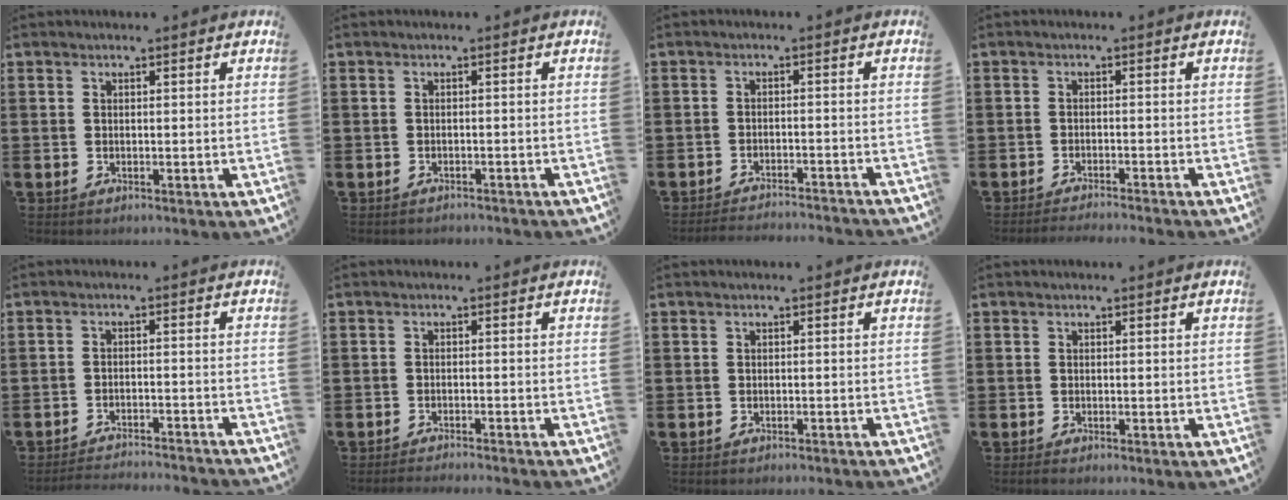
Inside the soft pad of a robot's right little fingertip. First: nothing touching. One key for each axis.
{"total": 0.8, "fx": -0.8, "fy": 0.0, "fz": 0.0, "tx": -0.001, "ty": -0.001, "tz": -0.016}
{"total": 2.3, "fx": -2.3, "fy": -0.2, "fz": 0.2, "tx": -0.004, "ty": 0.003, "tz": -0.047}
{"total": 1.4, "fx": -1.3, "fy": -0.3, "fz": 0.2, "tx": -0.003, "ty": 0.002, "tz": -0.026}
{"total": 2.6, "fx": -2.6, "fy": -0.2, "fz": 0.1, "tx": -0.004, "ty": 0.002, "tz": -0.056}
{"total": 1.2, "fx": -1.2, "fy": -0.3, "fz": 0.2, "tx": -0.002, "ty": 0.001, "tz": -0.023}
{"total": 0.6, "fx": -0.6, "fy": -0.1, "fz": 0.0, "tx": 0.001, "ty": -0.001, "tz": -0.012}
{"total": 0.0}